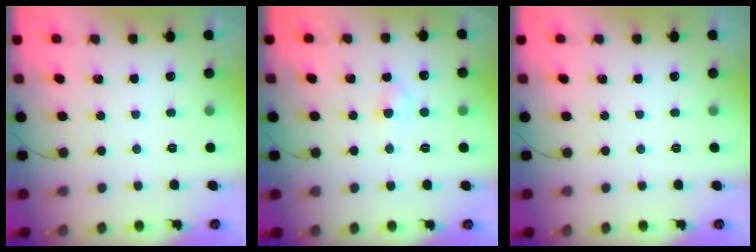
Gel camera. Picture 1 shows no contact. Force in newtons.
{"total": 2.6, "press": 2.4, "slide": 1.0}
{"total": 0.0}